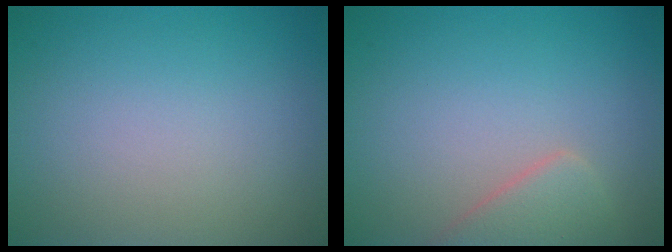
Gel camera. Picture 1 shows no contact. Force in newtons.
{"total": 2.8, "press": 2.8, "slide": 0.2}